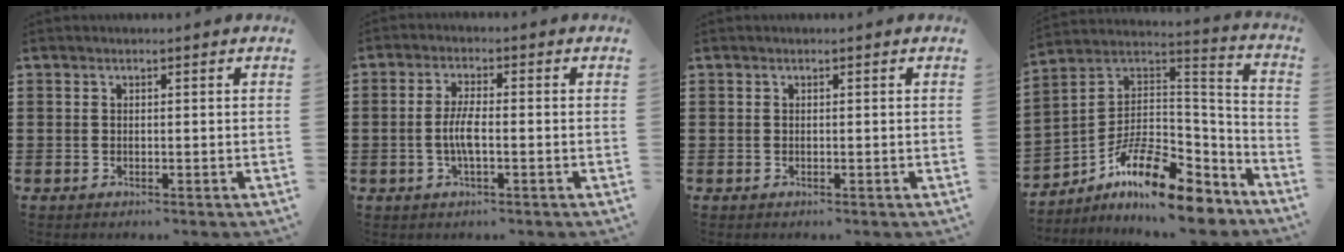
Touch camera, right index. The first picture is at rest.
{"total": 4.0, "force": [-0.9, 0.8, 3.8], "torque": [-0.090, -0.008, -0.024]}
{"total": 0.0}
{"total": 12.7, "force": [-8.5, 4.0, 8.5], "torque": [-0.156, 0.022, -0.157]}